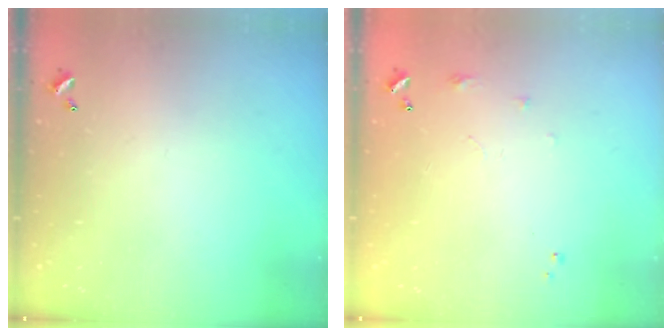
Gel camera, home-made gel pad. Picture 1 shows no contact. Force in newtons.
{"total": 5.9, "press": 5.9, "slide": 0.8}